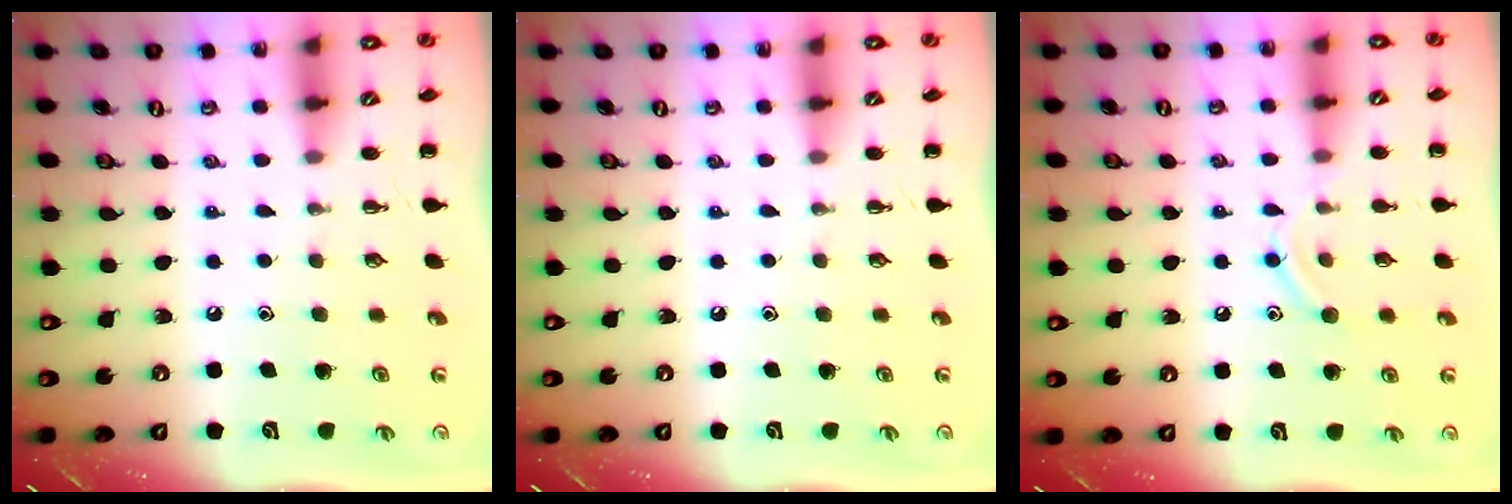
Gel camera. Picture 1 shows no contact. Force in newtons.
{"total": 0.0}
{"total": 9.7, "press": 9.5, "slide": 1.7}